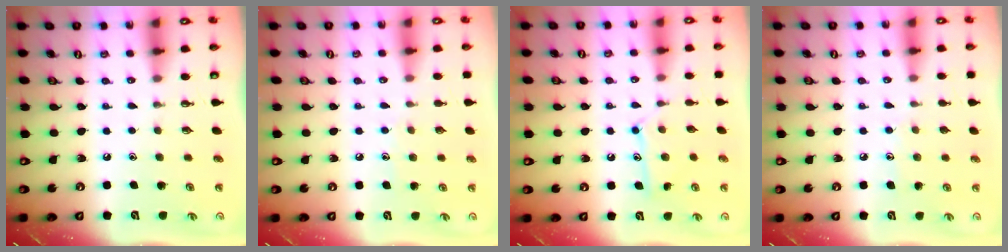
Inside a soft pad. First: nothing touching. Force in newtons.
{"total": 5.0, "press": 5.0, "slide": 0.6}
{"total": 10.3, "press": 10.3, "slide": 0.4}
{"total": 6.5, "press": 6.5, "slide": 0.6}